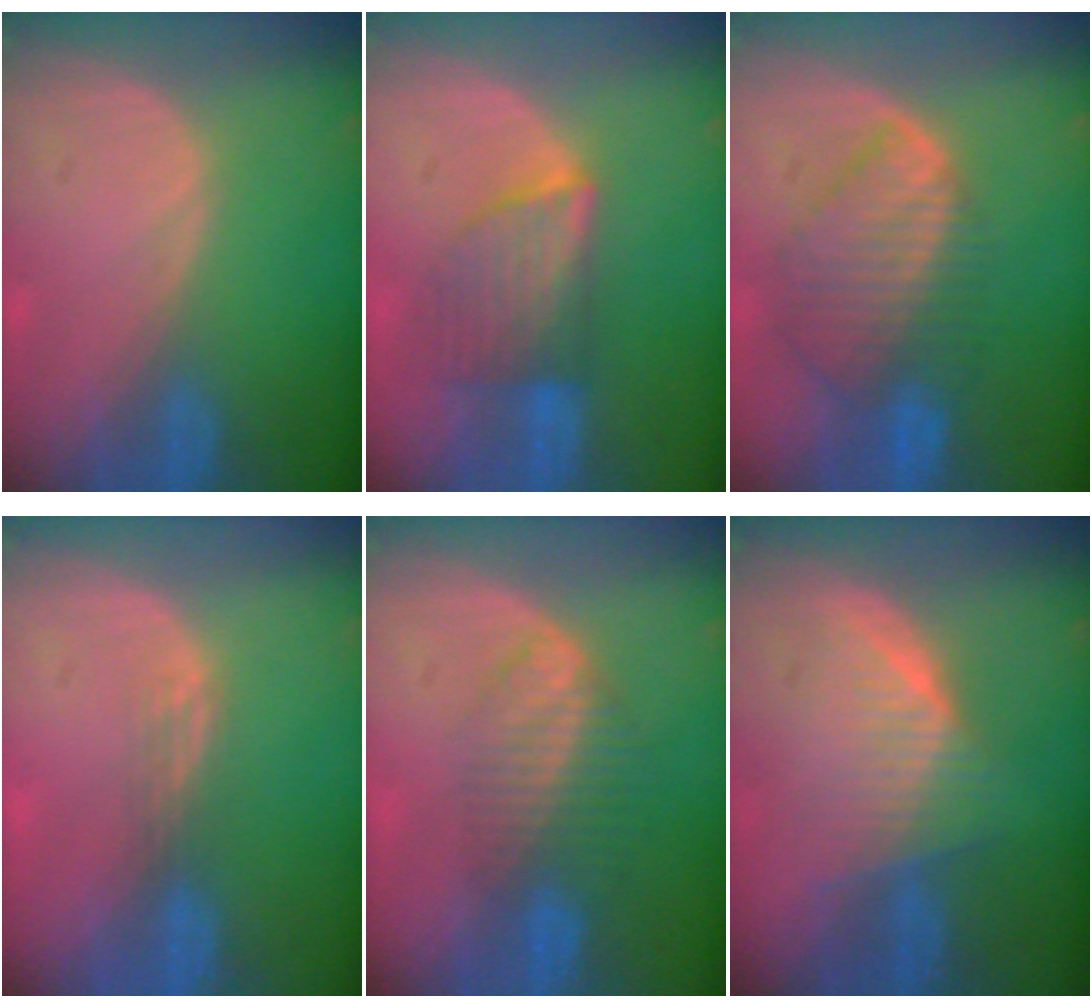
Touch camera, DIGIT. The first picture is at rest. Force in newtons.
{"total": 6.3, "press": 6.3, "slide": 0.4}
{"total": 8.7, "press": 7.7, "slide": 4.1}
{"total": 1.8, "press": 1.3, "slide": 1.2}
{"total": 6.6, "press": 5.6, "slide": 3.5}
{"total": 6.5, "press": 6.2, "slide": 1.8}